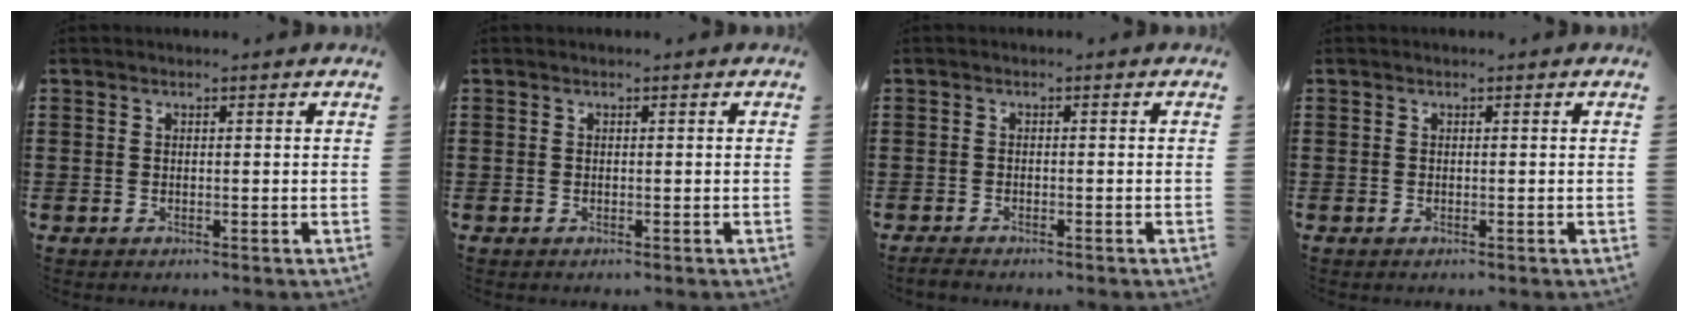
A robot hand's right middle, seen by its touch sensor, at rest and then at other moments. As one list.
[{"total": 0.0}, {"total": 0.9, "force": [-0.9, 0.1, 0.2], "torque": [-0.007, -0.003, -0.017]}, {"total": 0.0}]